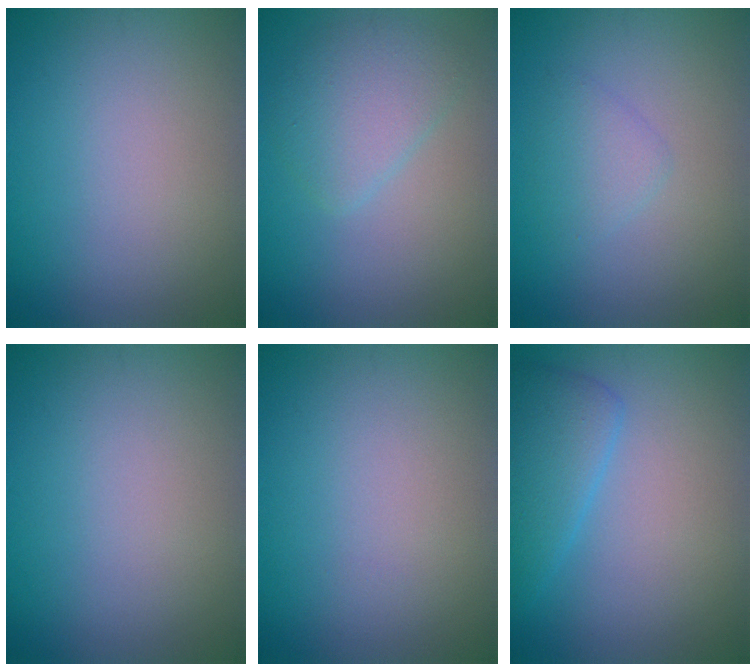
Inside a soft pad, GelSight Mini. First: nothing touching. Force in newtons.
{"total": 3.3, "press": 3.3, "slide": 0.2}
{"total": 1.9, "press": 1.8, "slide": 0.1}
{"total": 0.0}
{"total": 0.0}
{"total": 3.5, "press": 3.5, "slide": 0.1}